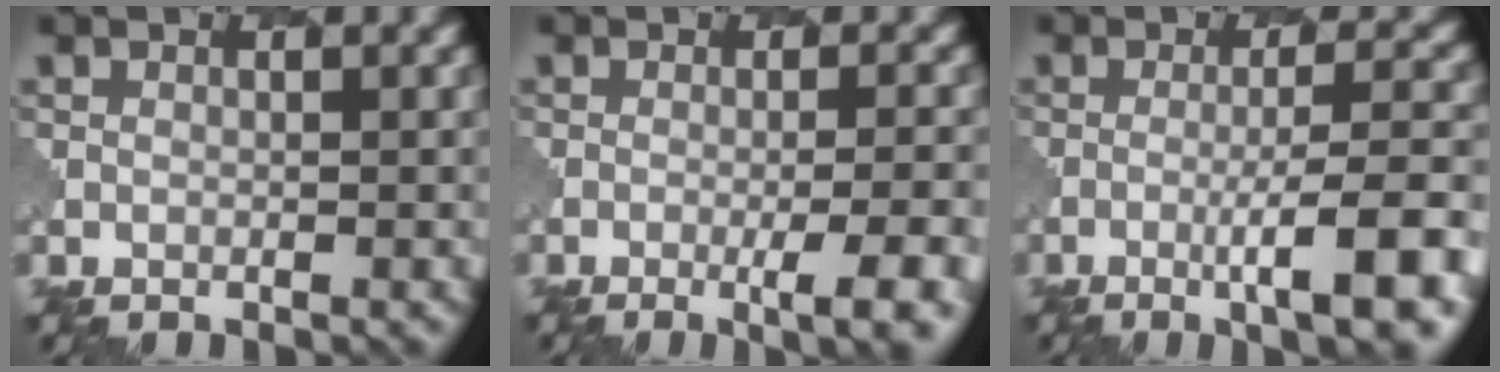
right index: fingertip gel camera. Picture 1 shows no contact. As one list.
[{"total": 5.8, "force": [-2.3, 1.6, 5.0], "torque": [-0.057, 0.004, -0.025]}, {"total": 7.3, "force": [-3.0, 1.0, 6.5], "torque": [-0.094, 0.010, -0.052]}]